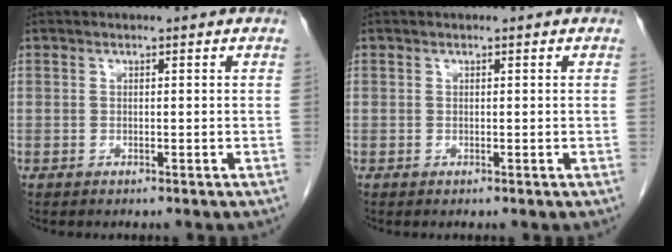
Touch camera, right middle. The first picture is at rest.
{"total": 0.0}